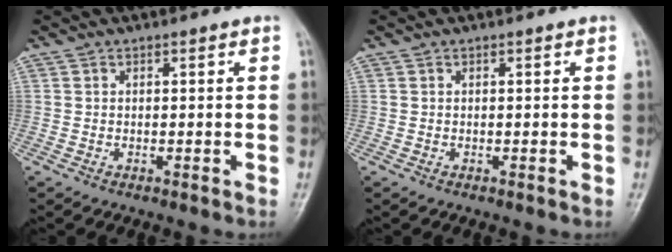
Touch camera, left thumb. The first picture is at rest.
{"total": 0.0}